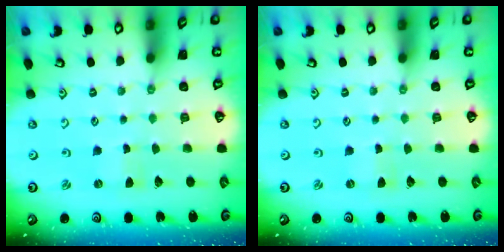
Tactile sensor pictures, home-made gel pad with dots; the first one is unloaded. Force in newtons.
{"total": 0.0}